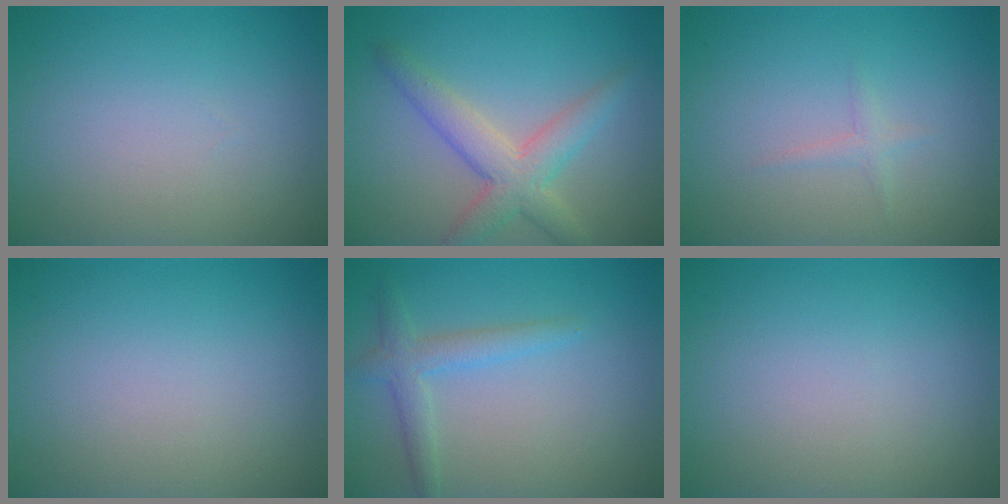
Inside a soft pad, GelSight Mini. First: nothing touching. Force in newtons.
{"total": 4.4, "press": 4.4, "slide": 0.3}
{"total": 0.9, "press": 0.8, "slide": 0.0}
{"total": 0.0}
{"total": 2.5, "press": 2.5, "slide": 0.1}
{"total": 0.0}